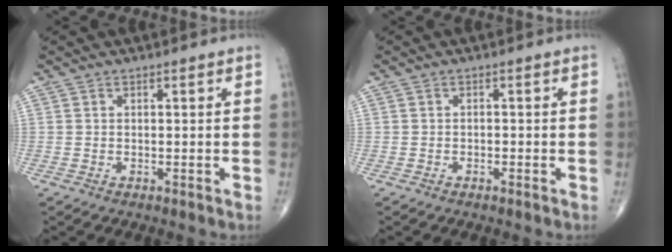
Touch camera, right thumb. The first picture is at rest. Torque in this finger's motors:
{"motor_torque": [0.42, -0.16, -0.15, -0.11, -0.03]}